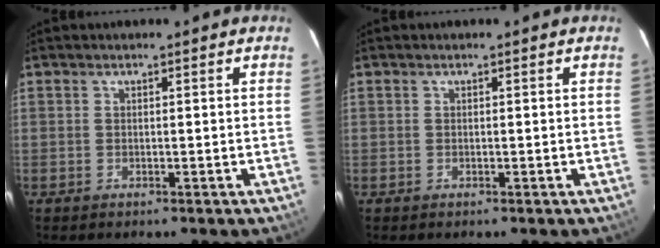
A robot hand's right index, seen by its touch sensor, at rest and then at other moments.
{"total": 0.0}